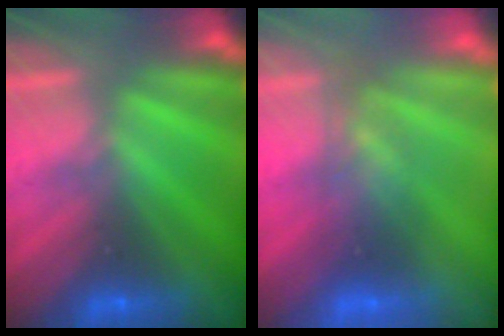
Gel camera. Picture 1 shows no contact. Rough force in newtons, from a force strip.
{"total": 2.7}